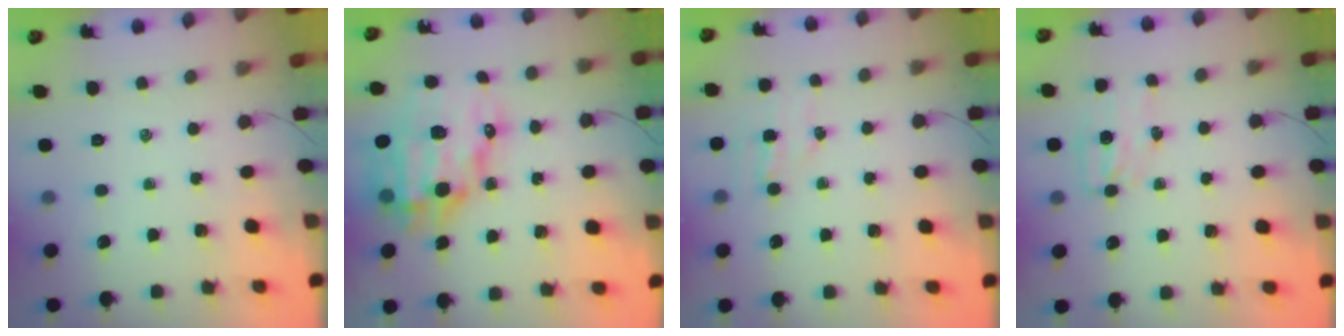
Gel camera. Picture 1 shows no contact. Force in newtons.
{"total": 19.2, "press": 18.8, "slide": 3.8}
{"total": 5.0, "press": 4.9, "slide": 1.2}
{"total": 4.5, "press": 4.3, "slide": 1.2}